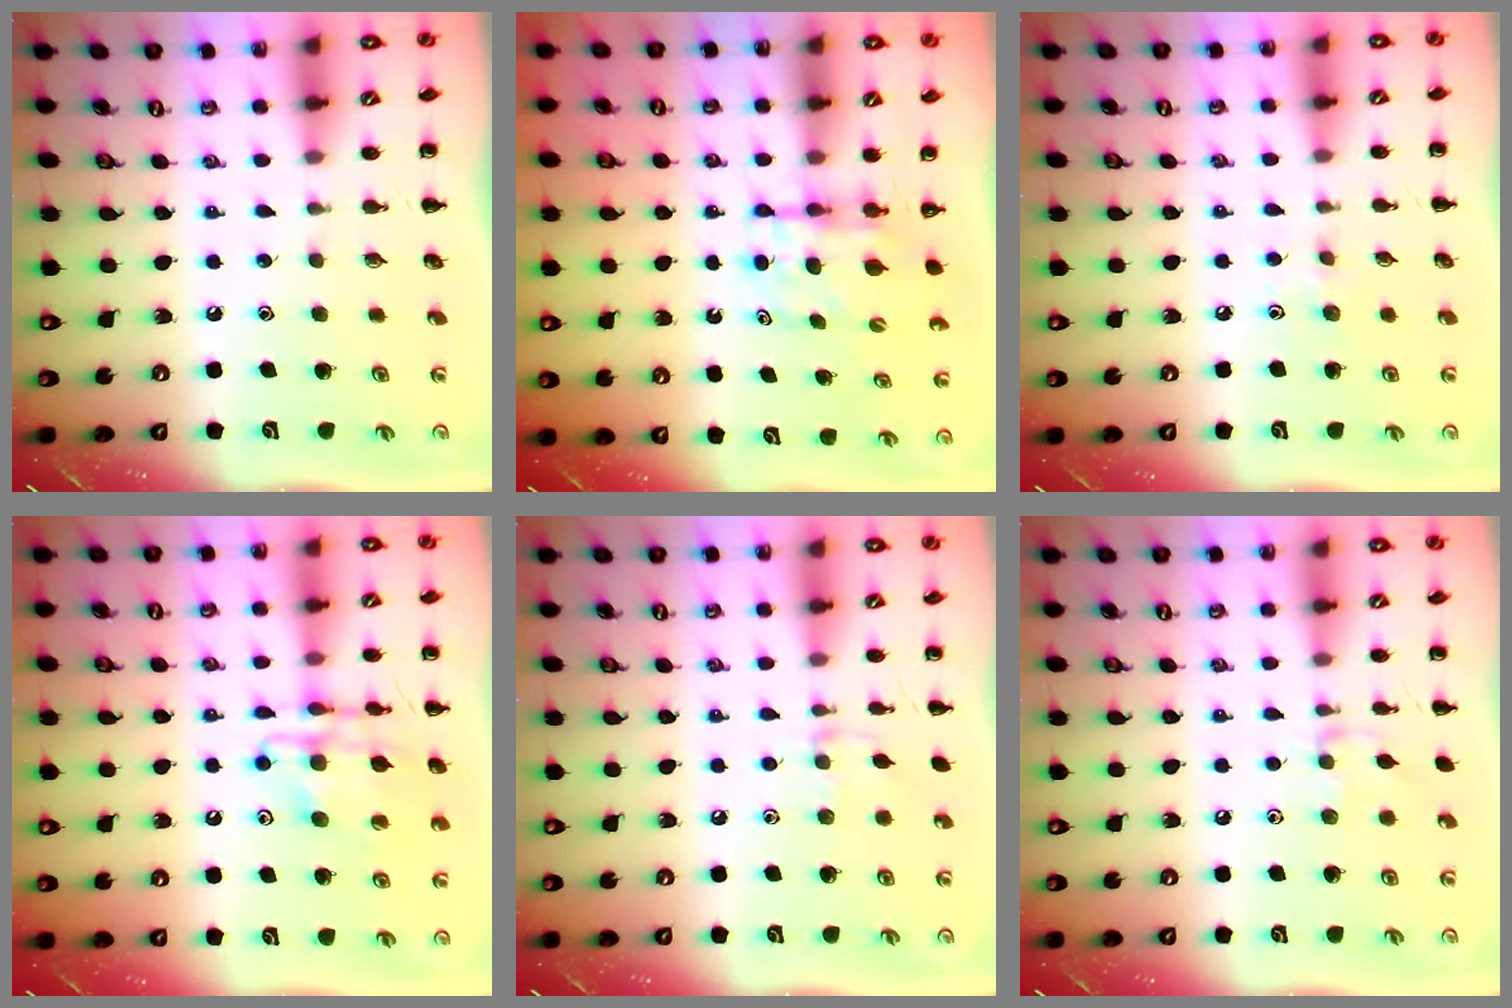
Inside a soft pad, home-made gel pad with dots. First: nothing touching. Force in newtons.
{"total": 5.4, "press": 5.4, "slide": 0.0}
{"total": 5.4, "press": 5.1, "slide": 1.9}
{"total": 13.9, "press": 13.7, "slide": 2.5}
{"total": 5.2, "press": 4.8, "slide": 1.8}
{"total": 5.0, "press": 4.9, "slide": 1.0}